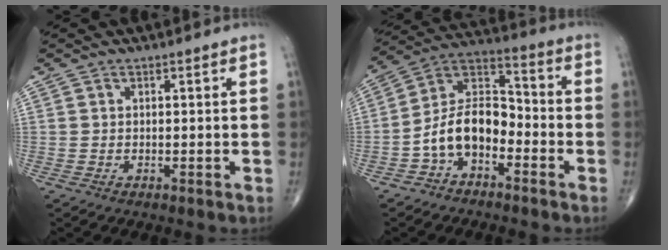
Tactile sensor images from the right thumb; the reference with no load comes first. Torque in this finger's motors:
{"motor_torque": [1.80, 1.93, 1.29, -0.45, 0.10]}